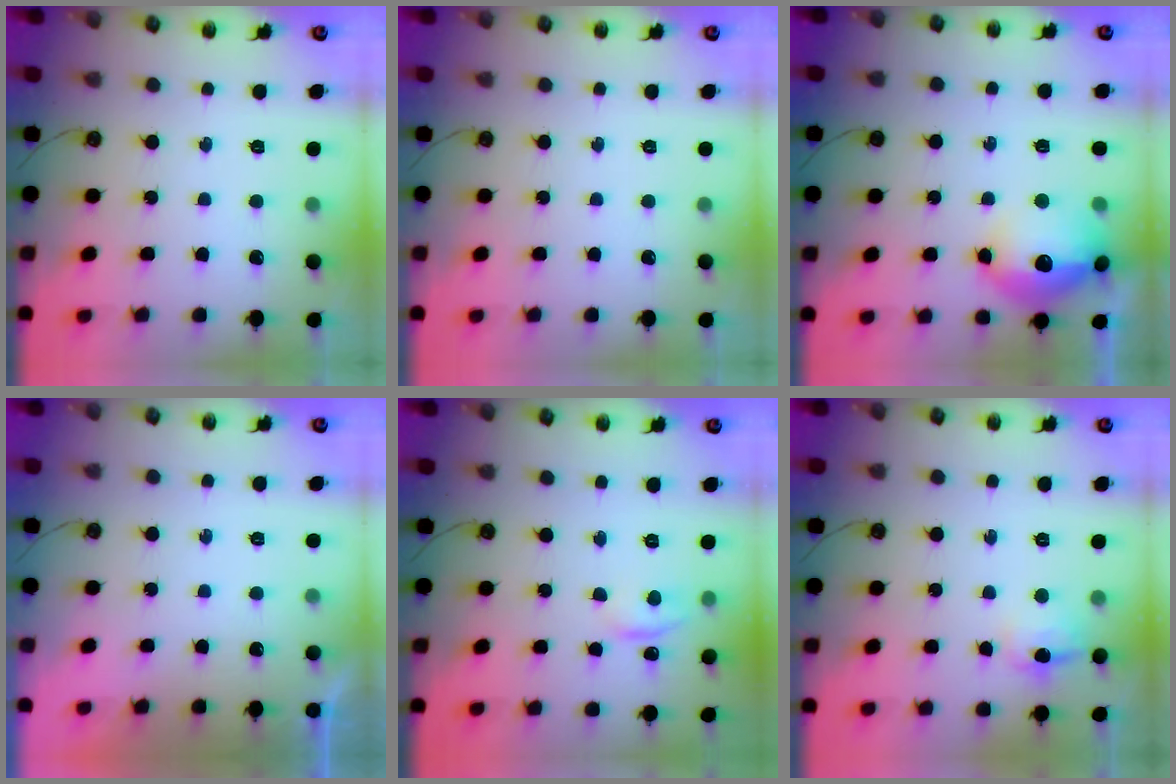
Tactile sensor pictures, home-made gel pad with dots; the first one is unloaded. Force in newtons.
{"total": 0.0}
{"total": 16.6, "press": 16.5, "slide": 1.4}
{"total": 0.0}
{"total": 3.5, "press": 3.4, "slide": 0.5}
{"total": 8.6, "press": 8.5, "slide": 0.8}